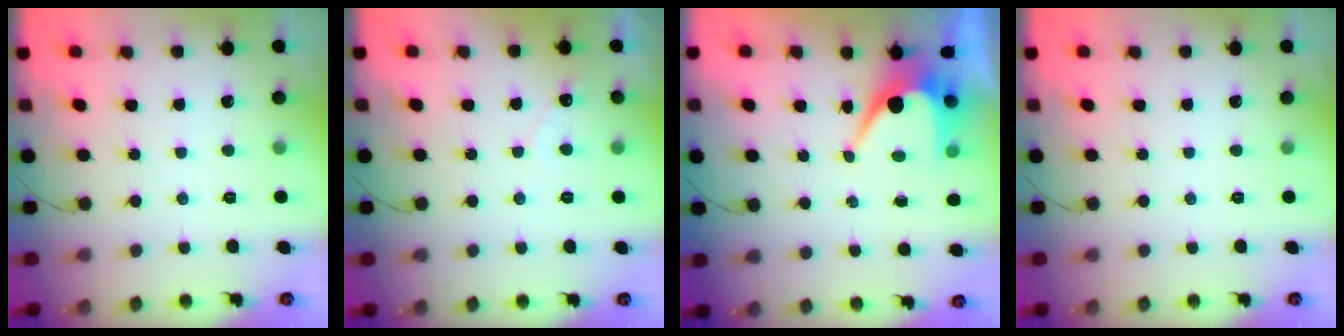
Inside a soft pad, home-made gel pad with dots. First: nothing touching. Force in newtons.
{"total": 2.7, "press": 2.7, "slide": 0.1}
{"total": 8.4, "press": 8.4, "slide": 0.5}
{"total": 0.0}